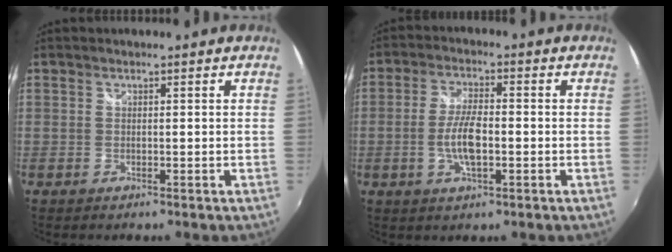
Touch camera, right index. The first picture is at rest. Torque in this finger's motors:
{"motor_torque": [0.25, -0.07, 0.18, 0.08]}